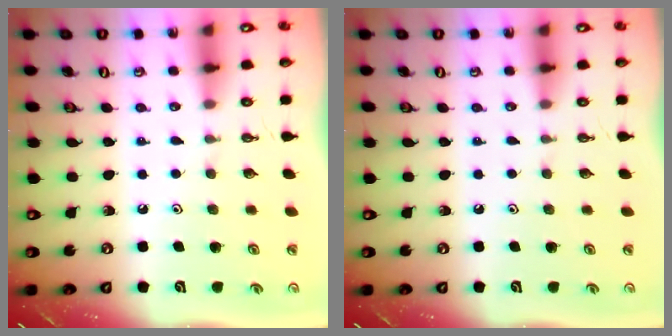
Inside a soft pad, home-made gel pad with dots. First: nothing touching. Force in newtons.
{"total": 0.0}